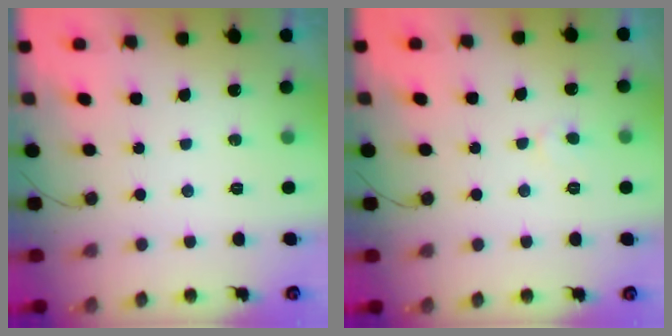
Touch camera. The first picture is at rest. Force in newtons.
{"total": 3.2, "press": 3.1, "slide": 0.4}